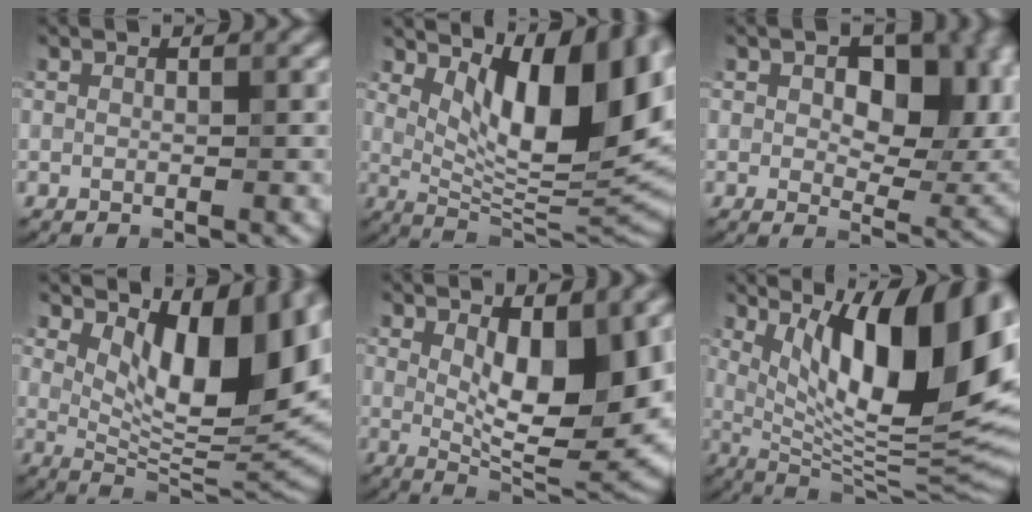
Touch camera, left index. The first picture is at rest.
{"total": 12.6, "force": [4.5, 5.1, 10.6], "torque": [-0.143, -0.004, 0.081]}
{"total": 10.7, "force": [2.4, 6.2, 8.4], "torque": [-0.104, -0.007, 0.037]}
{"total": 11.6, "force": [4.0, 5.1, 9.6], "torque": [-0.136, -0.010, 0.071]}
{"total": 10.0, "force": [1.8, 3.6, 9.1], "torque": [-0.133, -0.012, 0.033]}
{"total": 15.4, "force": [5.5, 5.0, 13.5], "torque": [-0.170, -0.008, 0.090]}